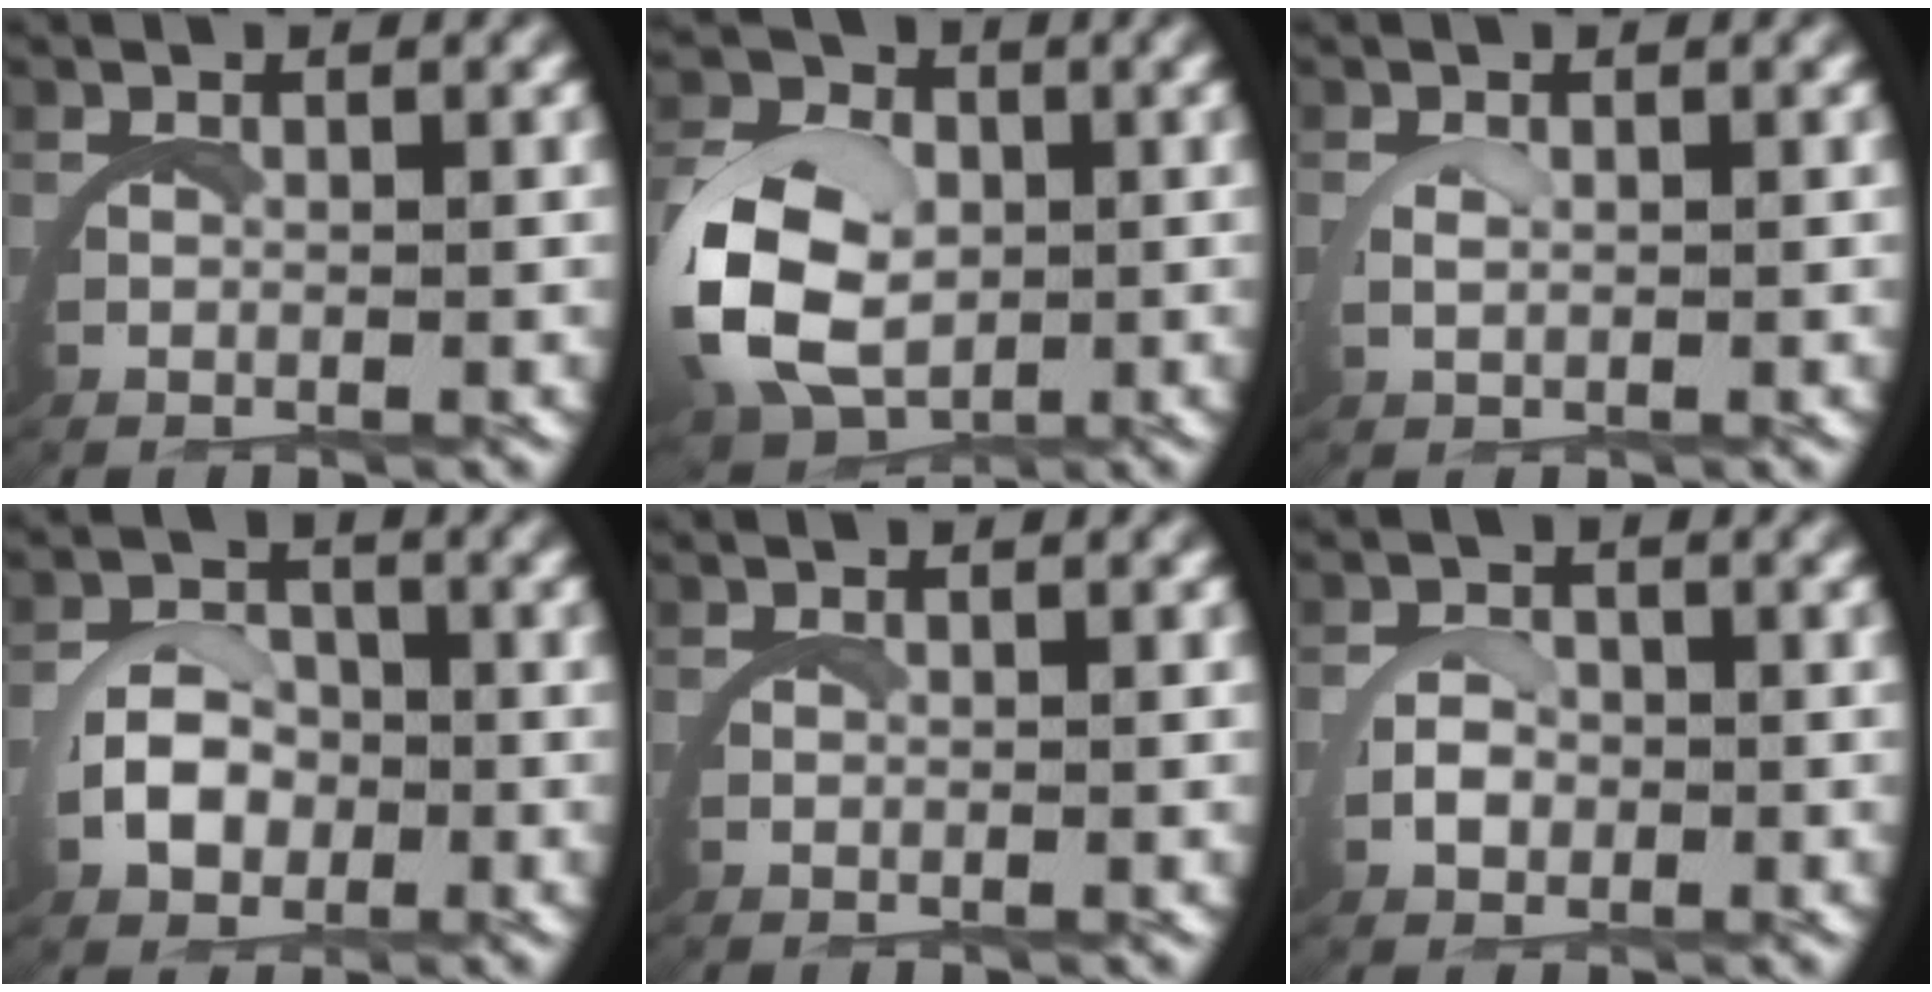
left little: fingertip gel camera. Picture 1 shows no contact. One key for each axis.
{"total": 8.3, "fx": -0.2, "fy": 6.2, "fz": 5.5, "tx": -0.148, "ty": -0.025, "tz": 0.006}
{"total": 0.9, "fx": 0.8, "fy": 0.0, "fz": 0.5, "tx": -0.019, "ty": -0.006, "tz": 0.017}
{"total": 3.1, "fx": -0.3, "fy": 2.6, "fz": 1.7, "tx": -0.028, "ty": 0.001, "tz": -0.012}
{"total": 0.0}
{"total": 1.2, "fx": 0.2, "fy": 0.9, "fz": 0.7, "tx": -0.020, "ty": -0.002, "tz": 0.000}